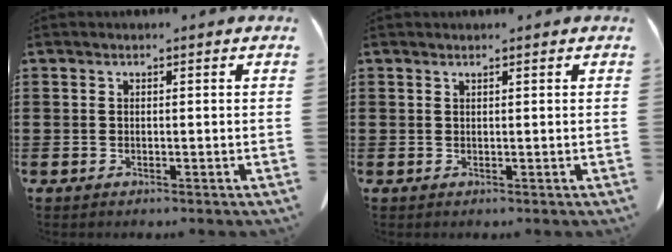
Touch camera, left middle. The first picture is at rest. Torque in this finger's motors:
{"motor_torque": [-0.60, 0.85, -0.02, -0.01]}